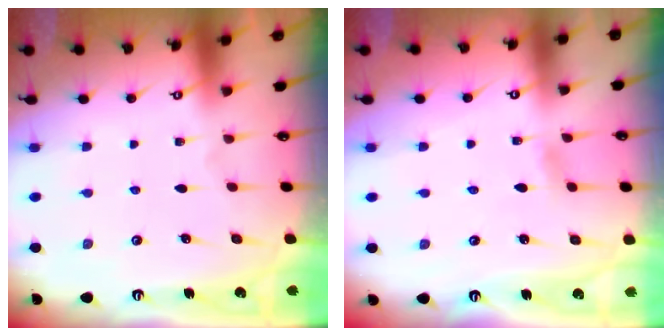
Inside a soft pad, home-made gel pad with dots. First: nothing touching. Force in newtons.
{"total": 2.6, "press": 2.6, "slide": 0.3}